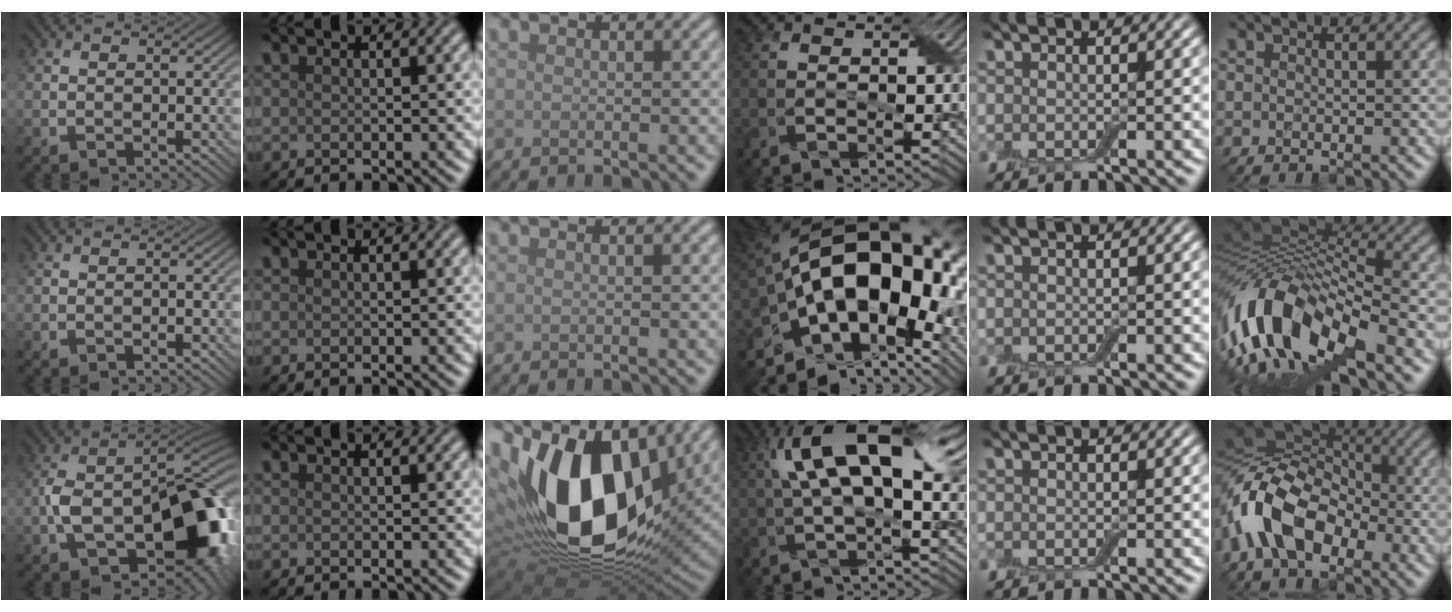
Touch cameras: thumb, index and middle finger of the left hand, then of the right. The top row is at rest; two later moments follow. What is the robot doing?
{"motion": "extract", "object": "airpods case & airpods"}